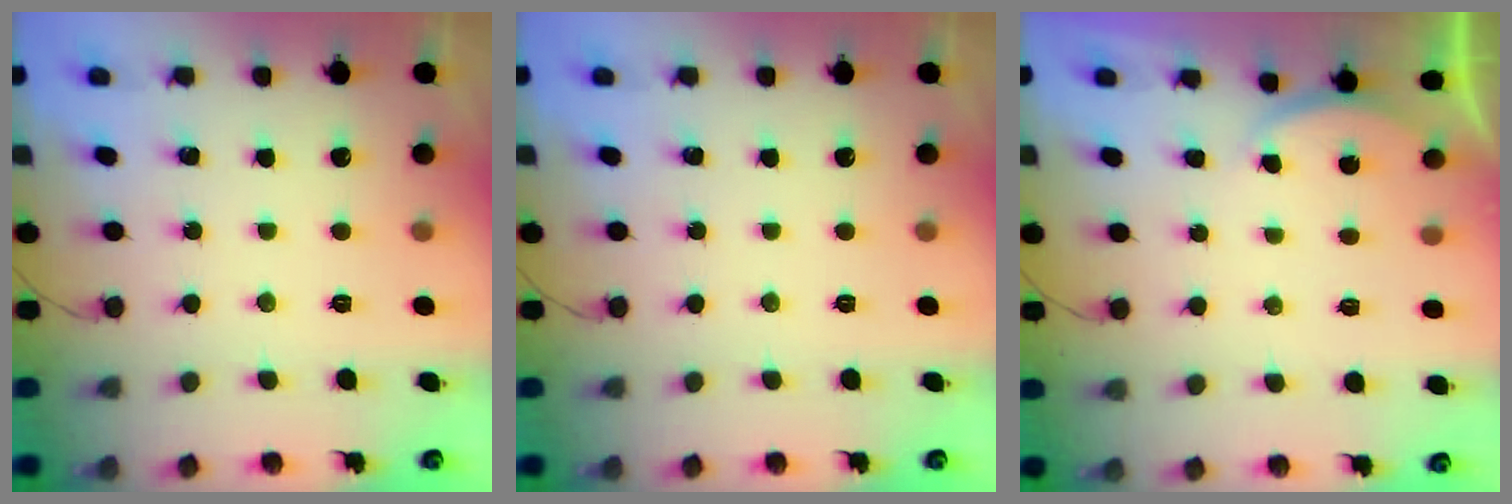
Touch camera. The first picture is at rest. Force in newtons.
{"total": 0.0}
{"total": 2.8, "press": 2.7, "slide": 0.6}